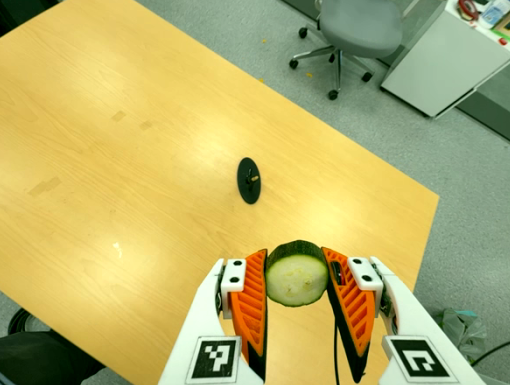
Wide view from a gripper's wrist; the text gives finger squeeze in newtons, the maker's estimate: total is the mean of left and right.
{"total": 11.0, "left": 10.6, "right": 11.3}